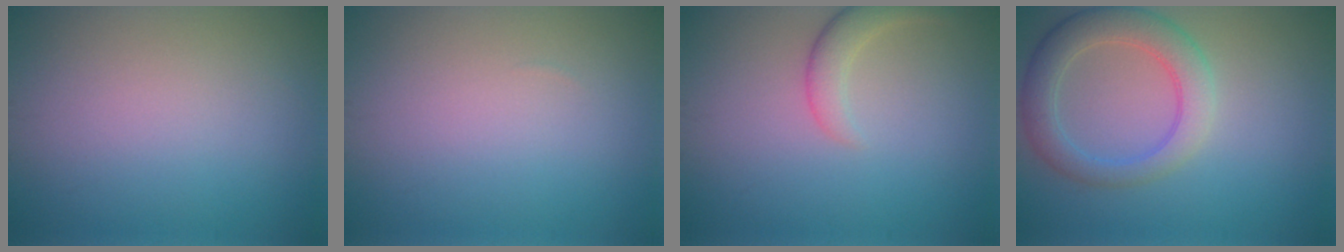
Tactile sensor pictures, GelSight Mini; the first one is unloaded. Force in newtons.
{"total": 0.0}
{"total": 2.6, "press": 2.6, "slide": 0.3}
{"total": 5.0, "press": 4.9, "slide": 0.4}